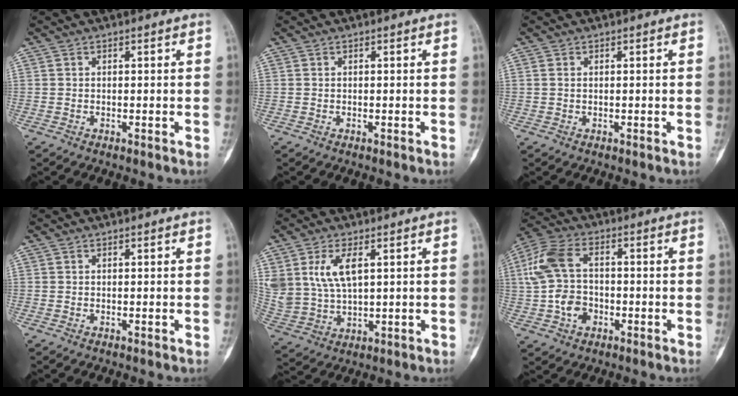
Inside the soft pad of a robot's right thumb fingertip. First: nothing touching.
{"total": 0.0}
{"total": 0.8, "force": [0.2, 0.6, 0.5], "torque": [-0.011, -0.001, 0.003]}
{"total": 0.0}
{"total": 10.6, "force": [3.7, 5.9, 8.0], "torque": [-0.162, -0.009, 0.084]}
{"total": 11.4, "force": [-0.7, 8.2, 7.9], "torque": [-0.149, 0.023, -0.021]}